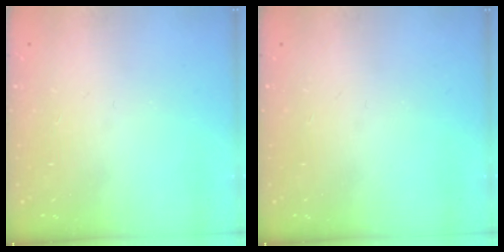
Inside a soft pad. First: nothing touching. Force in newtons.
{"total": 0.0}